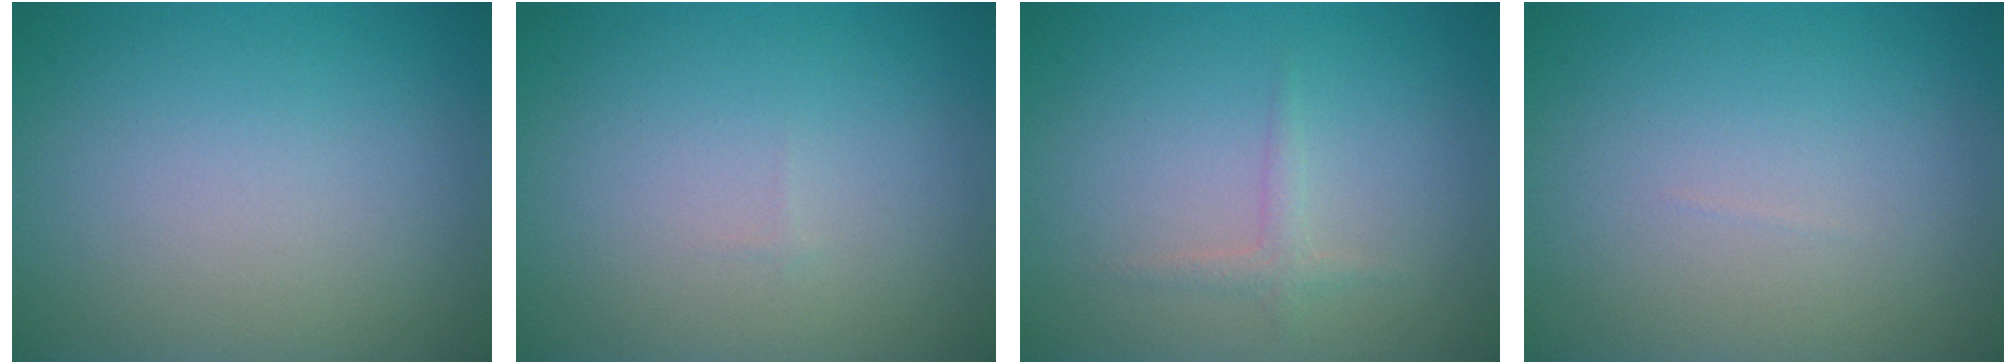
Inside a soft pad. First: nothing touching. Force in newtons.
{"total": 0.0}
{"total": 1.1, "press": 1.1, "slide": 0.0}
{"total": 0.0}